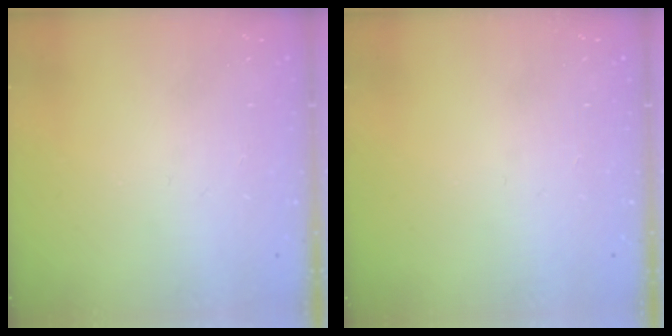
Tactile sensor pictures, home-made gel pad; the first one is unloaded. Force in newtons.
{"total": 0.0}